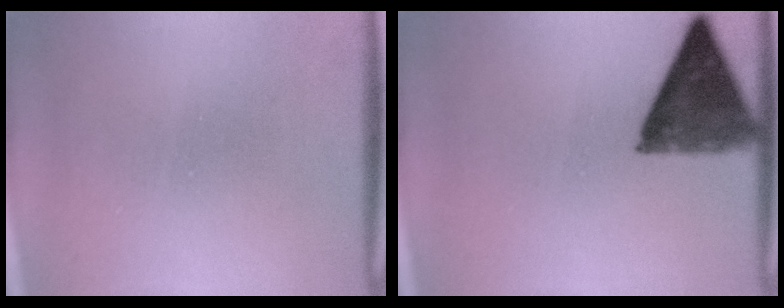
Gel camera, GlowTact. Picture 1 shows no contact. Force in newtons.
{"total": 7.8}